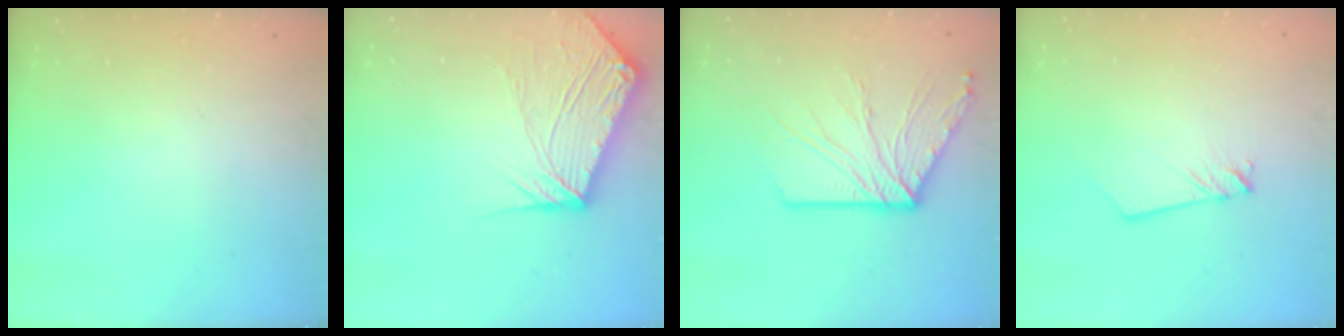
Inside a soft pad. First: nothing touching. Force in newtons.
{"total": 11.2, "press": 11.1, "slide": 1.4}
{"total": 12.4, "press": 12.4, "slide": 0.5}
{"total": 2.5, "press": 2.5, "slide": 0.1}